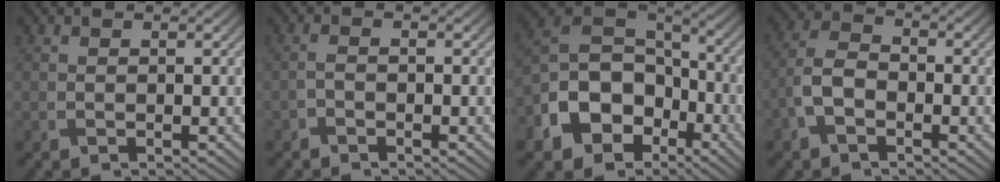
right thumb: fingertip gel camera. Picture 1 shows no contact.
{"total": 1.1, "force": [-0.8, 0.4, 0.6], "torque": [-0.013, 0.003, -0.020]}
{"total": 14.1, "force": [-6.0, 10.1, 7.7], "torque": [-0.178, -0.034, -0.112]}
{"total": 4.5, "force": [-1.9, 2.7, 3.0], "torque": [-0.066, 0.007, -0.049]}